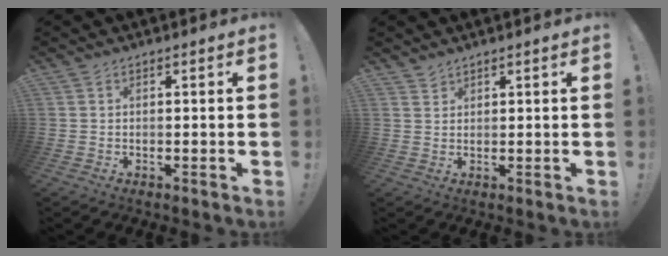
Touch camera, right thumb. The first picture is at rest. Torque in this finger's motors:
{"motor_torque": [-0.46, 0.22, -0.27, 0.25, 0.02]}